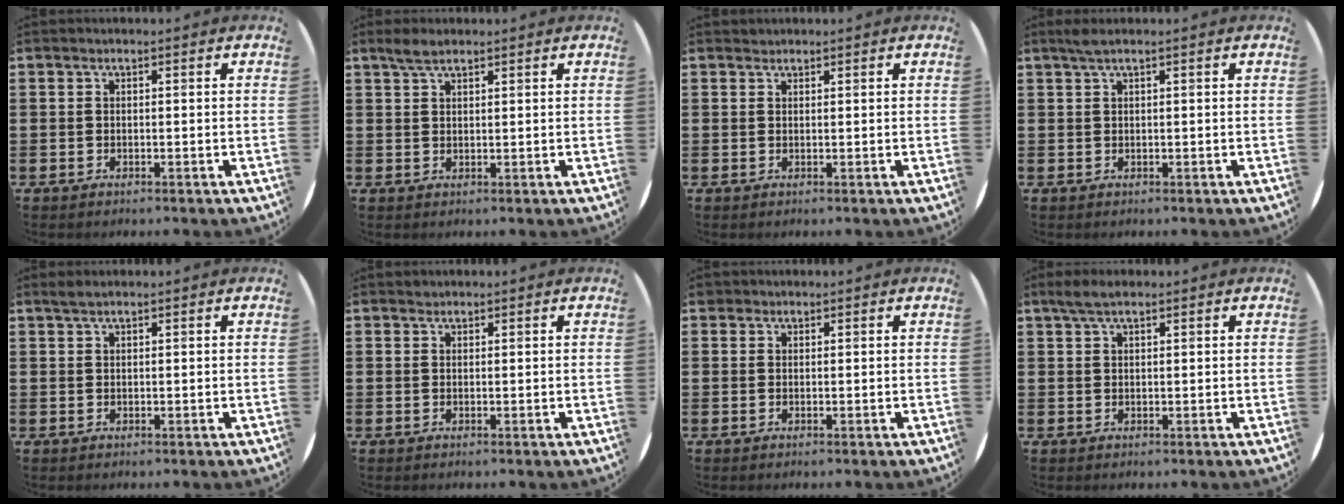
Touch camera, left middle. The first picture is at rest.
{"total": 2.5, "force": [2.0, 0.7, 1.2], "torque": [-0.019, 0.001, 0.036]}
{"total": 0.5, "force": [0.5, 0.1, -0.1], "torque": [0.003, 0.003, 0.009]}
{"total": 1.1, "force": [0.6, 0.0, 0.9], "torque": [-0.016, 0.003, 0.010]}
{"total": 1.0, "force": [0.9, 0.1, 0.5], "torque": [-0.010, 0.002, 0.016]}
{"total": 0.6, "force": [0.5, 0.2, -0.1], "torque": [0.002, 0.004, 0.010]}
{"total": 0.8, "force": [0.7, 0.4, 0.0], "torque": [-0.001, 0.002, 0.014]}
{"total": 2.3, "force": [1.7, 0.5, 1.4], "torque": [-0.031, 0.005, 0.030]}